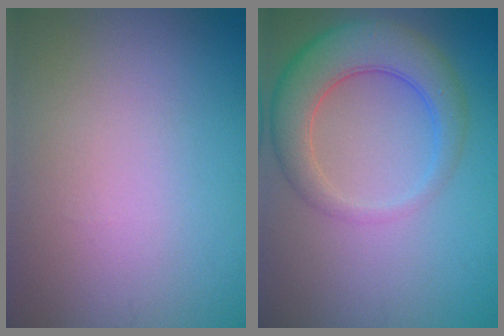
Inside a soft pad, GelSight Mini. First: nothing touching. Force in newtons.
{"total": 5.8, "press": 5.8, "slide": 0.5}